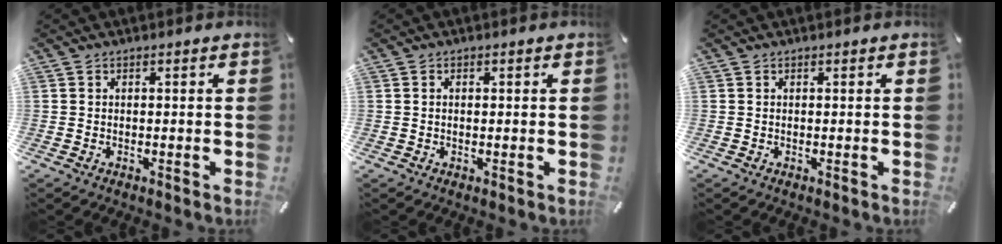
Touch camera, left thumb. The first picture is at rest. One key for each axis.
{"total": 0.8, "fx": 0.0, "fy": 0.4, "fz": 0.6, "tx": -0.014, "ty": 0.001, "tz": -0.001}
{"total": 0.0}